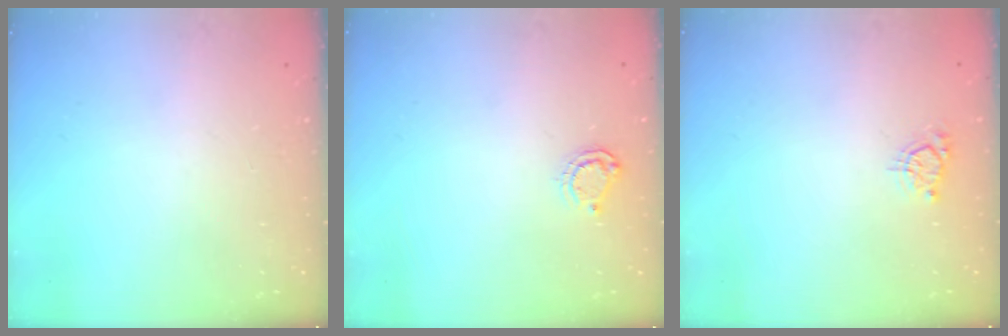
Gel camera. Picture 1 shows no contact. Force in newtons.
{"total": 5.1, "press": 5.0, "slide": 0.5}
{"total": 4.5, "press": 4.4, "slide": 0.6}